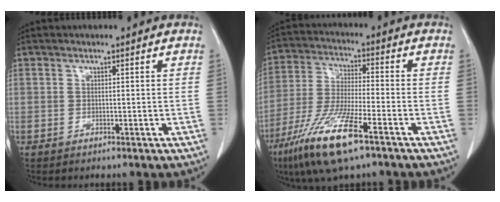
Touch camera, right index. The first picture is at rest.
{"total": 13.3, "force": [-7.8, 1.5, 10.6], "torque": [-0.220, -0.030, -0.144]}